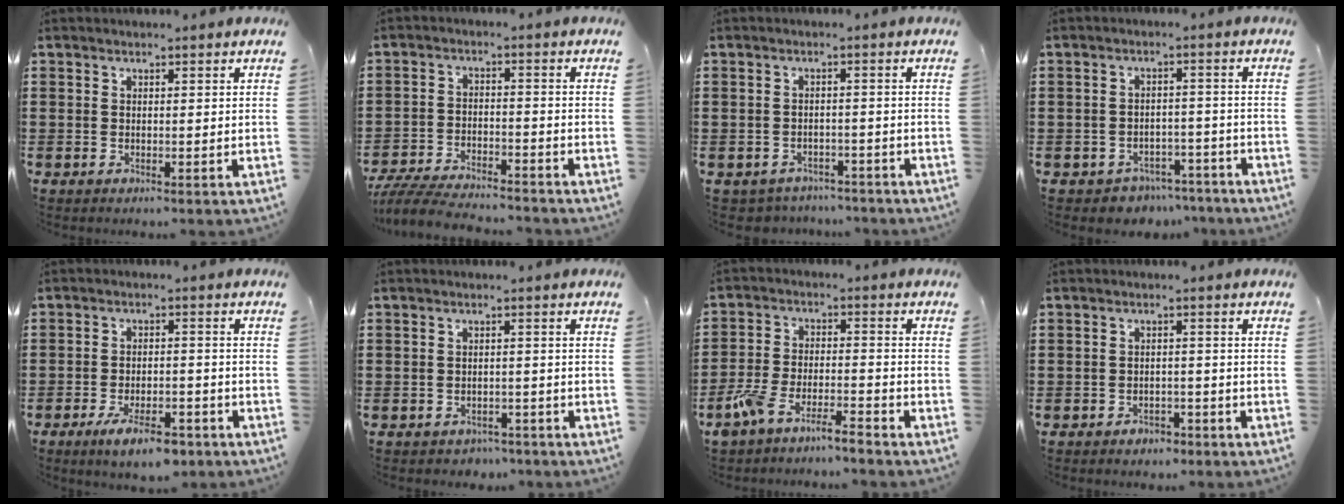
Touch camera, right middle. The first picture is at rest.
{"total": 6.3, "force": [-6.0, 0.6, 1.7], "torque": [-0.041, 0.001, -0.119]}
{"total": 2.3, "force": [-2.2, 0.5, -0.3], "torque": [-0.004, 0.001, -0.051]}
{"total": 3.2, "force": [-3.0, 0.9, -0.2], "torque": [-0.007, 0.004, -0.066]}
{"total": 6.0, "force": [-4.2, 1.6, 4.0], "torque": [-0.073, 0.004, -0.075]}
{"total": 1.7, "force": [-1.6, 0.6, -0.1], "torque": [-0.005, 0.001, -0.037]}
{"total": 6.1, "force": [-5.6, 0.5, 2.4], "torque": [-0.069, -0.007, -0.114]}
{"total": 1.8, "force": [-1.7, 0.7, 0.1], "torque": [-0.009, 0.001, -0.038]}